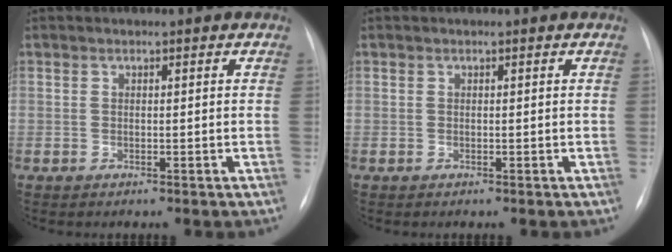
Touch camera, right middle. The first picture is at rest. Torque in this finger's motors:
{"motor_torque": [0.10, -0.35, 0.12, 0.02]}